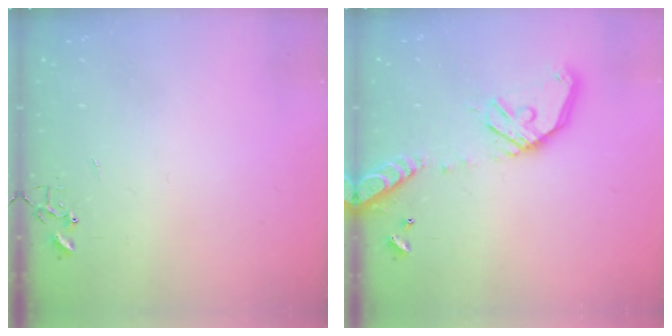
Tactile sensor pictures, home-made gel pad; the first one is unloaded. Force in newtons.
{"total": 15.4, "press": 15.1, "slide": 2.8}